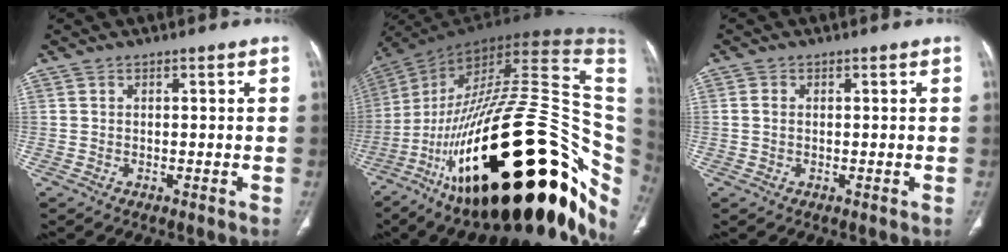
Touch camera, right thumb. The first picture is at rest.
{"total": 49.2, "force": [-12.4, 20.0, 43.2], "torque": [-0.581, 0.082, -0.194]}
{"total": 1.6, "force": [0.1, 1.1, 1.1], "torque": [-0.025, 0.003, 0.005]}